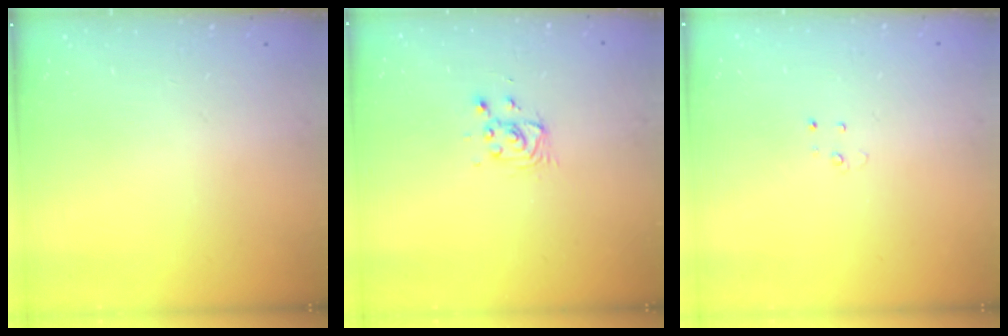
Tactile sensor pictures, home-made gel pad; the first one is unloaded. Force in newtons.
{"total": 3.5, "press": 3.5, "slide": 0.4}
{"total": 2.3, "press": 2.3, "slide": 0.2}